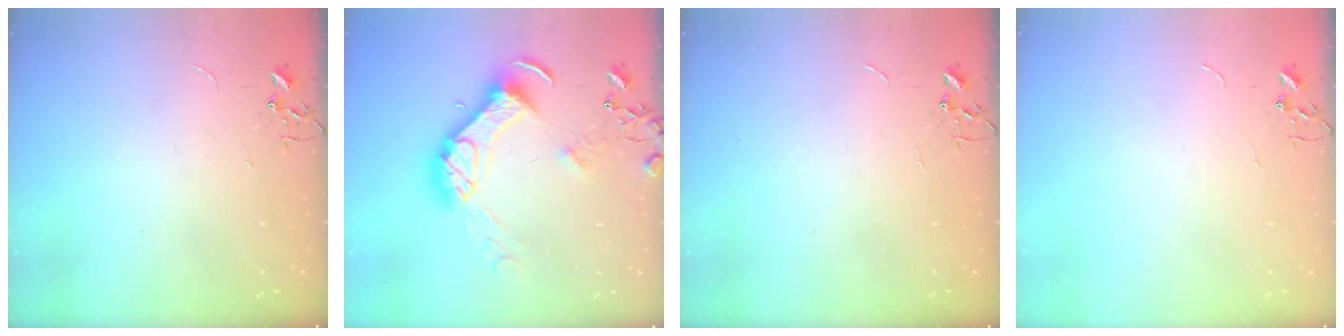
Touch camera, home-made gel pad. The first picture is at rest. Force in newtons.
{"total": 16.1, "press": 16.0, "slide": 1.9}
{"total": 0.0}
{"total": 0.0}